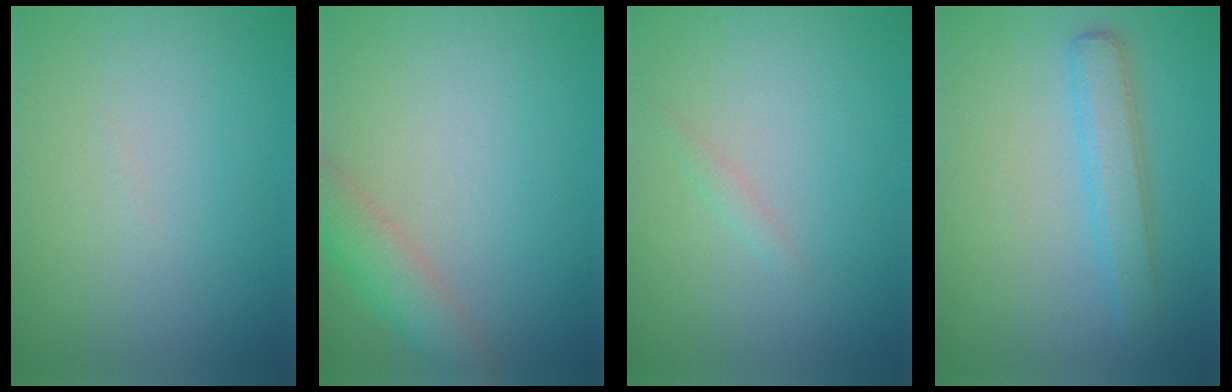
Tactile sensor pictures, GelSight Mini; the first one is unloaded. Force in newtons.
{"total": 3.4, "press": 3.4, "slide": 0.1}
{"total": 0.7, "press": 0.7, "slide": 0.1}
{"total": 3.1, "press": 3.1, "slide": 0.1}